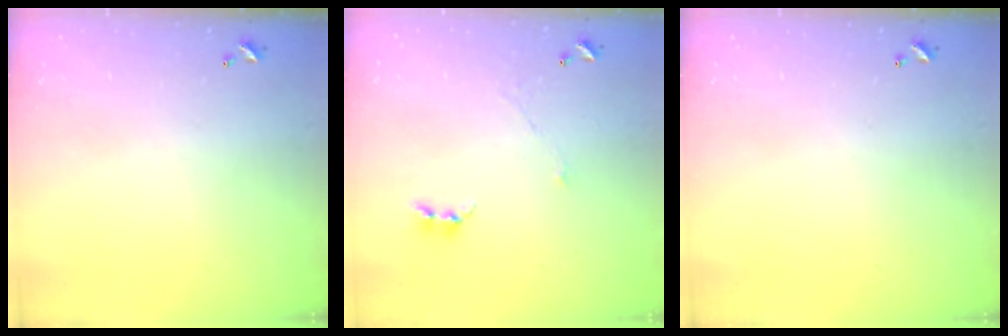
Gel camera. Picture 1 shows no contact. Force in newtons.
{"total": 1.1, "press": 1.1, "slide": 0.4}
{"total": 0.0}